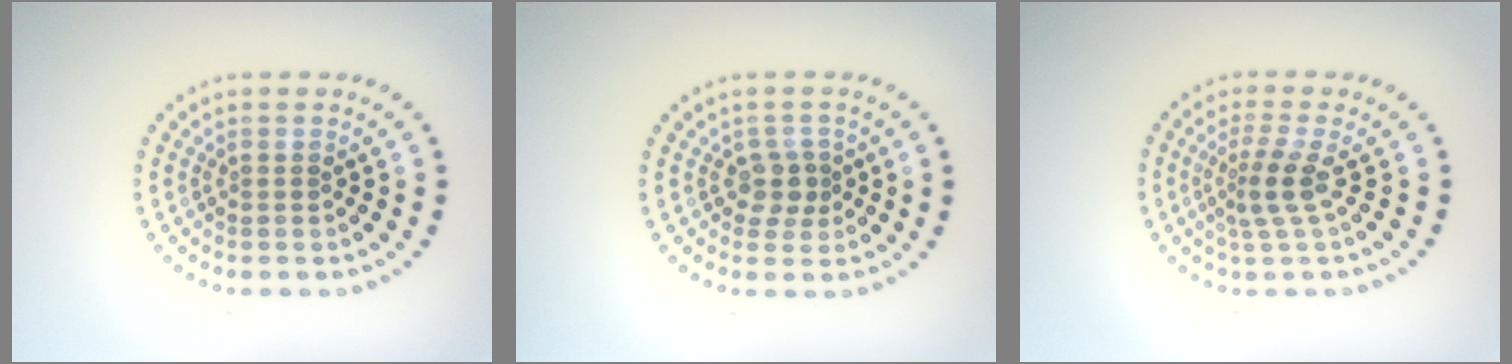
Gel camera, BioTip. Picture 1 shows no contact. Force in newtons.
{"total": 2.0, "press": 1.7, "slide": 1.1}
{"total": 2.6, "press": 1.8, "slide": 1.8}